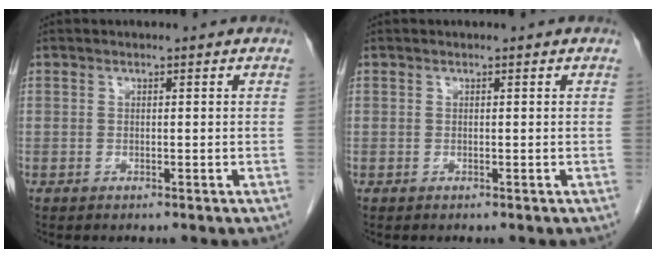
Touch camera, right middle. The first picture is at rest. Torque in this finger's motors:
{"motor_torque": [-0.02, -0.18, 0.00, 0.00]}